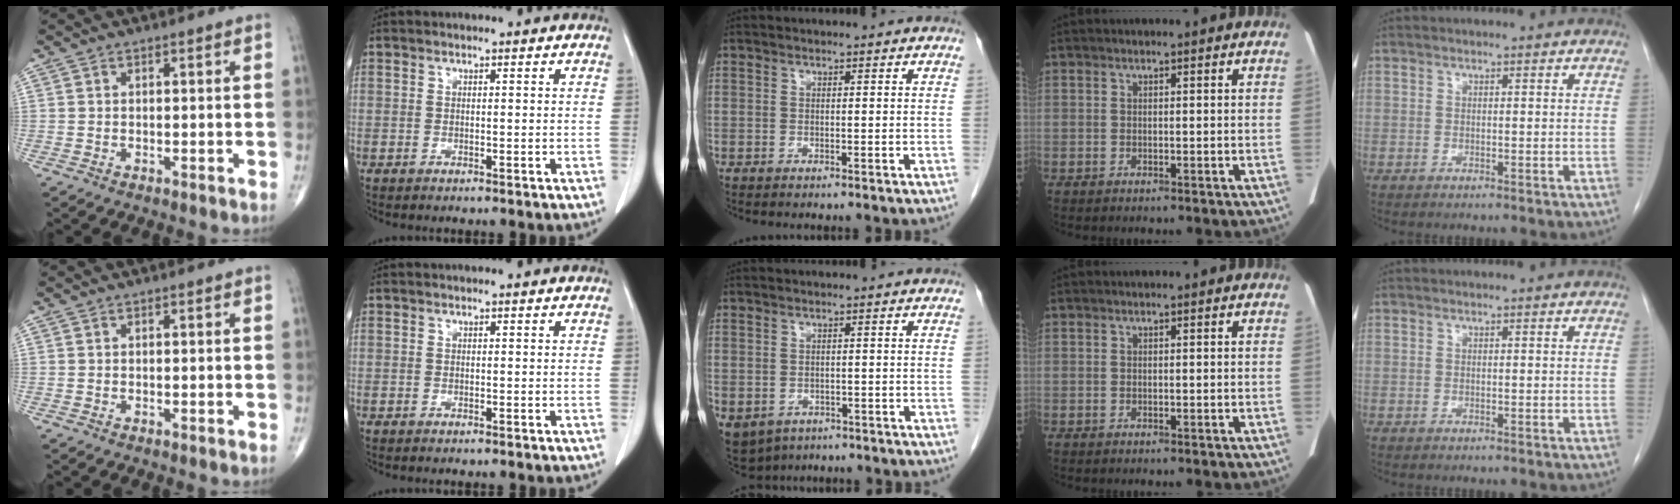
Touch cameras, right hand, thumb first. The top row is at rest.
{"middle": {"total": 13.5, "force": [-6.7, 10.5, 5.2], "torque": [-0.159, -0.015, -0.079]}}